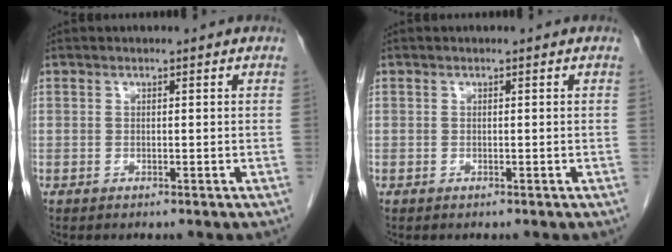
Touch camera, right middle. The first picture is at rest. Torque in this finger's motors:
{"motor_torque": [0.66, -0.74, 0.26, 0.02]}